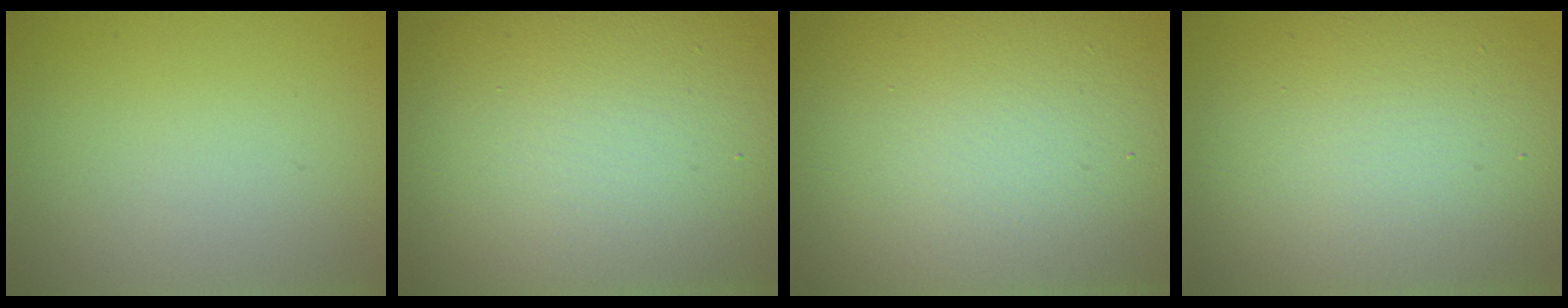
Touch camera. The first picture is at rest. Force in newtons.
{"total": 17.5, "press": 17.5, "slide": 0.8}
{"total": 17.8, "press": 17.8, "slide": 1.1}
{"total": 12.4, "press": 12.4, "slide": 0.6}